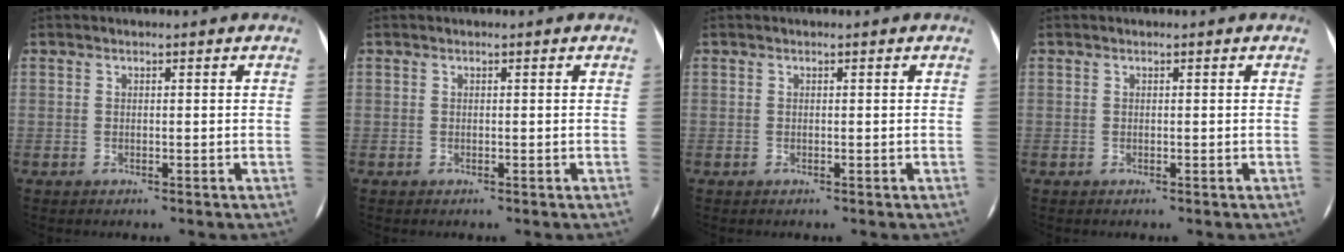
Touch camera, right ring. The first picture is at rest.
{"total": 0.0}
{"total": 0.0}
{"total": 0.0}